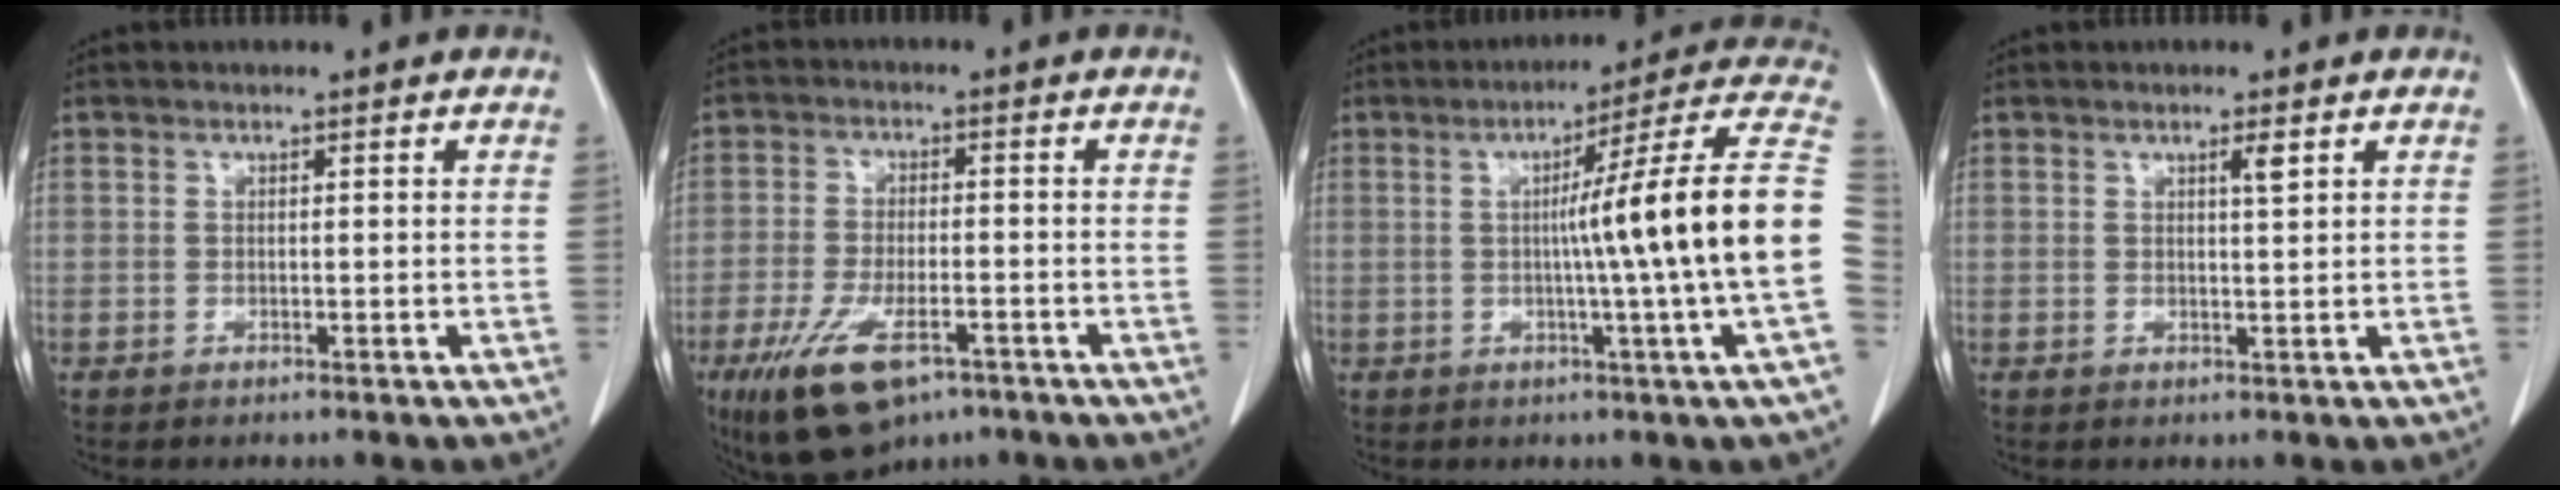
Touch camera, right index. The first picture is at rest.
{"total": 11.3, "force": [-6.8, 4.2, 8.1], "torque": [-0.156, -0.015, -0.110]}
{"total": 18.4, "force": [-0.7, -3.1, 18.1], "torque": [-0.213, 0.009, -0.023]}
{"total": 1.6, "force": [0.9, 0.0, 1.4], "torque": [-0.024, -0.004, 0.013]}